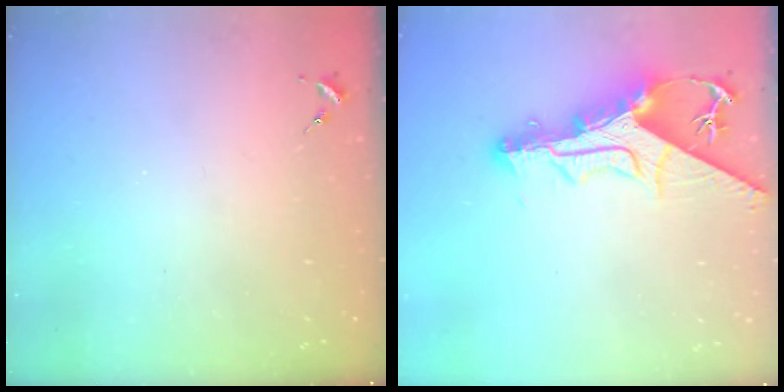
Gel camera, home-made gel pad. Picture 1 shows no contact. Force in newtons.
{"total": 13.2, "press": 13.2, "slide": 1.3}